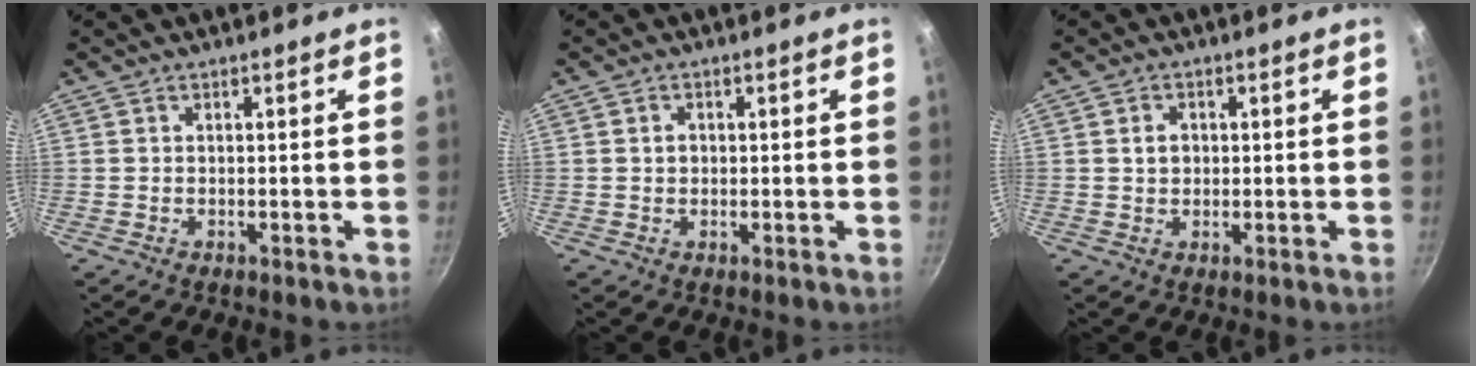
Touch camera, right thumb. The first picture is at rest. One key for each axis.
{"total": 1.6, "fx": 0.2, "fy": 1.4, "fz": 0.8, "tx": -0.009, "ty": 0.005, "tz": 0.002}
{"total": 2.7, "fx": 0.4, "fy": 2.2, "fz": 1.5, "tx": -0.014, "ty": 0.005, "tz": 0.005}